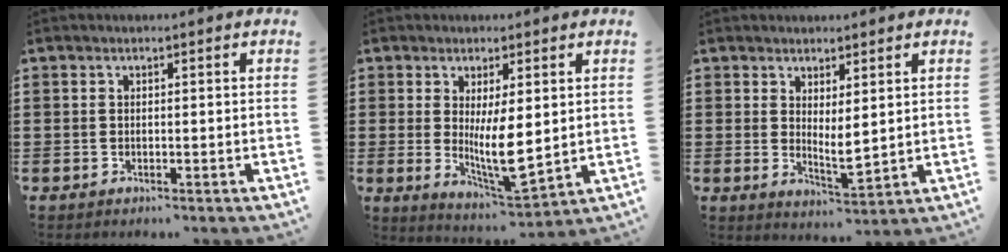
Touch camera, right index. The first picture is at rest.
{"total": 7.6, "force": [-0.1, 2.3, 7.3], "torque": [-0.136, -0.017, -0.001]}
{"total": 3.2, "force": [1.2, 0.8, 2.9], "torque": [-0.048, -0.007, 0.023]}